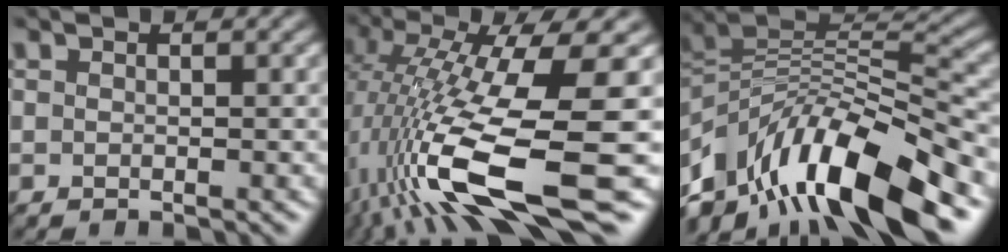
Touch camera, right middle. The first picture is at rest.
{"total": 14.5, "force": [-2.7, 3.6, 13.8], "torque": [-0.261, -0.001, -0.031]}
{"total": 11.8, "force": [-6.9, 4.7, 8.4], "torque": [-0.152, 0.034, -0.122]}